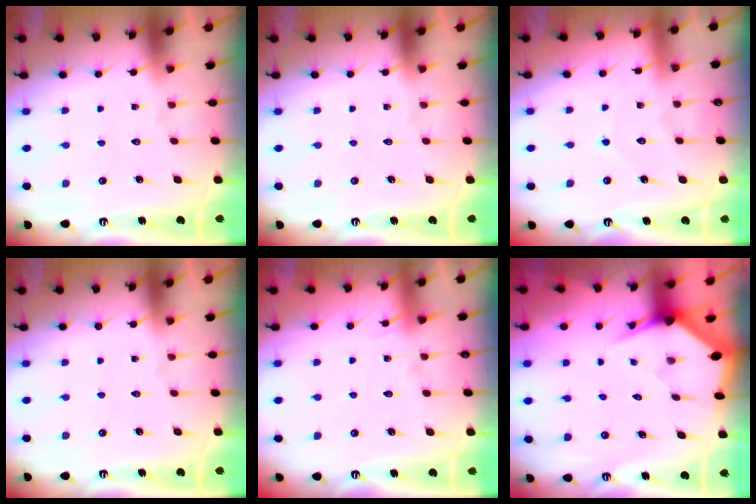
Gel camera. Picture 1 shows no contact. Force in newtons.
{"total": 0.0}
{"total": 3.5, "press": 3.5, "slide": 0.4}
{"total": 0.0}
{"total": 5.1, "press": 5.1, "slide": 0.6}
{"total": 3.5, "press": 3.5, "slide": 0.2}